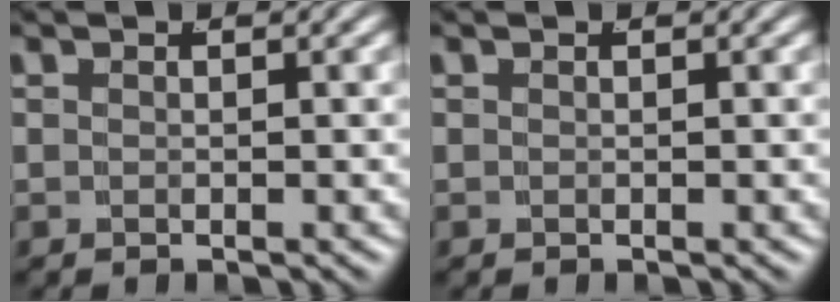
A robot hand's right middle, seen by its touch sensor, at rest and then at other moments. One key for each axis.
{"total": 0.0}